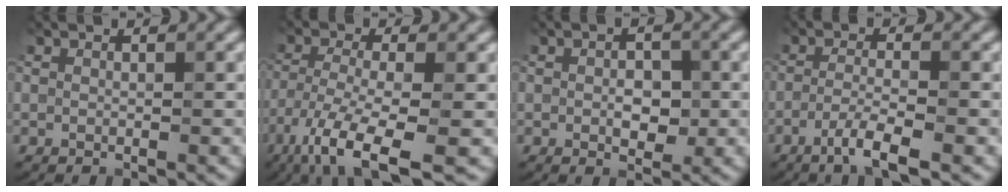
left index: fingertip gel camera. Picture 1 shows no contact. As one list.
[{"total": 8.0, "force": [-5.0, 1.9, 6.0], "torque": [-0.113, -0.011, -0.099]}, {"total": 2.5, "force": [-0.2, 1.6, 1.9], "torque": [-0.030, -0.003, -0.003]}, {"total": 3.3, "force": [-1.9, 0.4, 2.7], "torque": [-0.049, 0.005, -0.045]}]